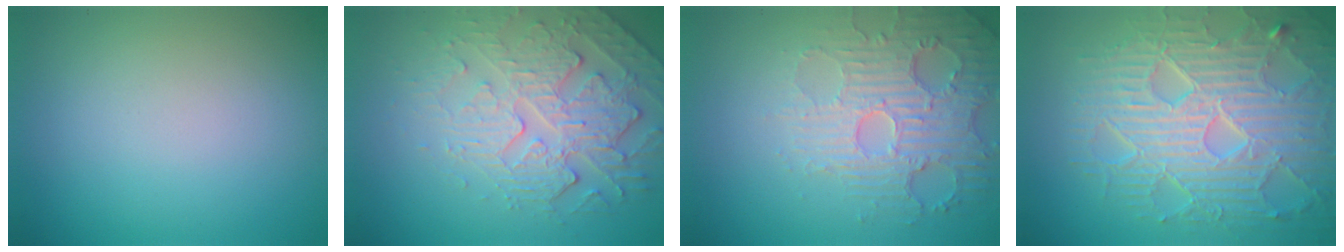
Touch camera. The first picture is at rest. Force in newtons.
{"total": 4.3, "press": 4.0, "slide": 1.7}
{"total": 5.2, "press": 3.8, "slide": 3.6}
{"total": 9.2, "press": 6.5, "slide": 6.5}